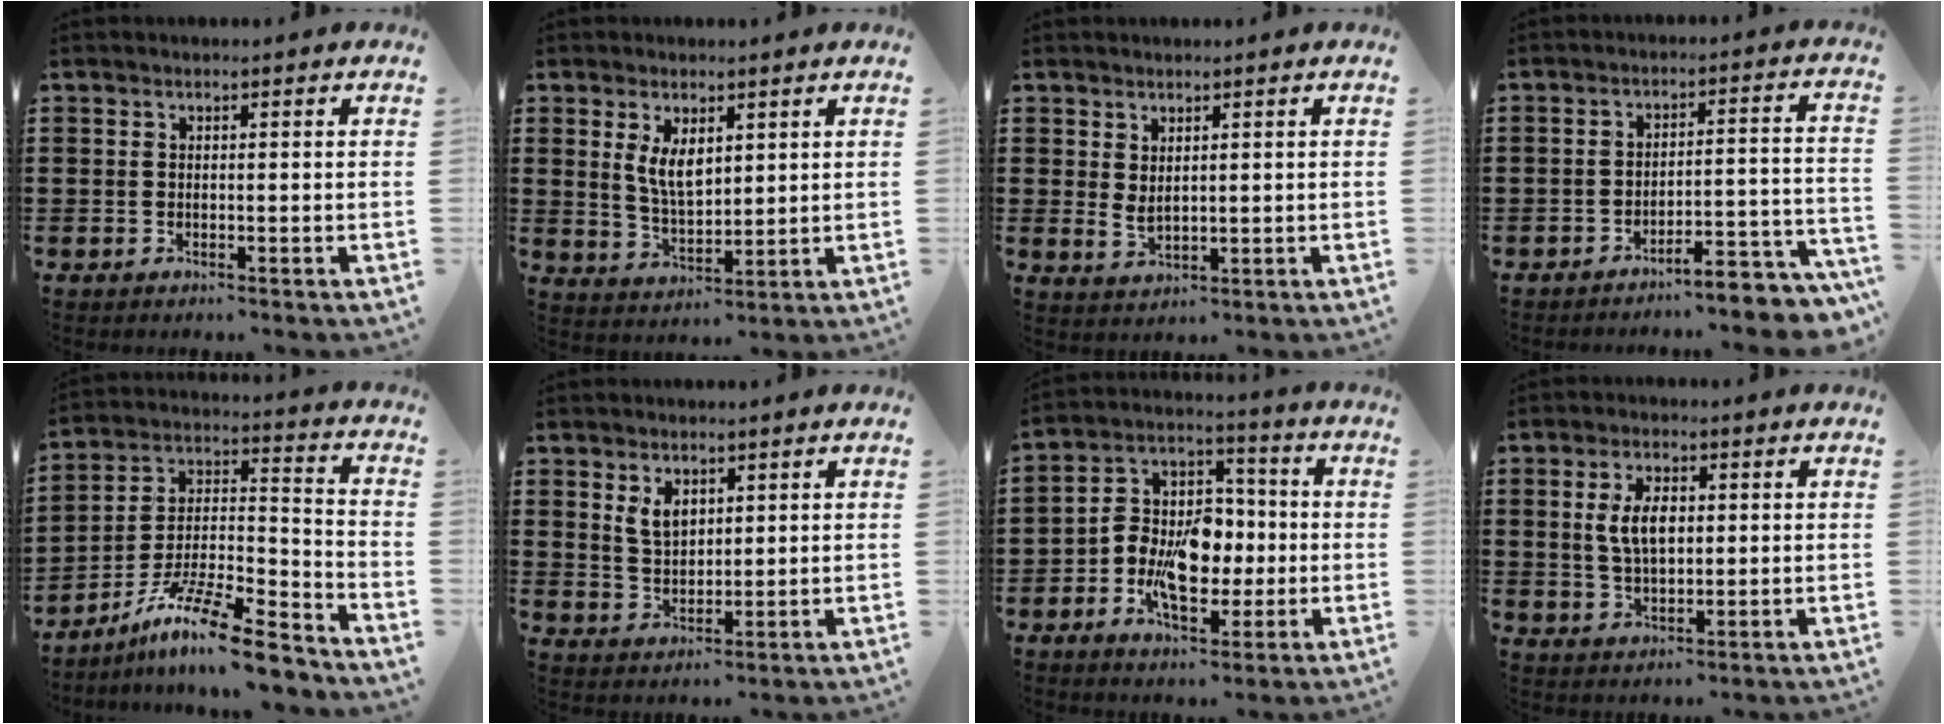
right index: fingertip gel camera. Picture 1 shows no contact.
{"total": 5.2, "force": [2.0, 2.6, 4.0], "torque": [-0.076, -0.001, 0.035]}
{"total": 2.1, "force": [1.2, 1.0, 1.4], "torque": [-0.029, 0.001, 0.024]}
{"total": 5.1, "force": [-4.7, 0.2, 1.9], "torque": [-0.032, -0.008, -0.094]}
{"total": 12.4, "force": [-9.8, 1.9, 7.4], "torque": [-0.133, 0.018, -0.187]}
{"total": 4.0, "force": [2.0, 2.5, 2.4], "torque": [-0.048, 0.004, 0.035]}
{"total": 10.1, "force": [-2.2, 6.9, 7.1], "torque": [-0.157, 0.010, -0.042]}
{"total": 5.6, "force": [0.8, 2.9, 4.8], "torque": [-0.098, 0.004, 0.009]}